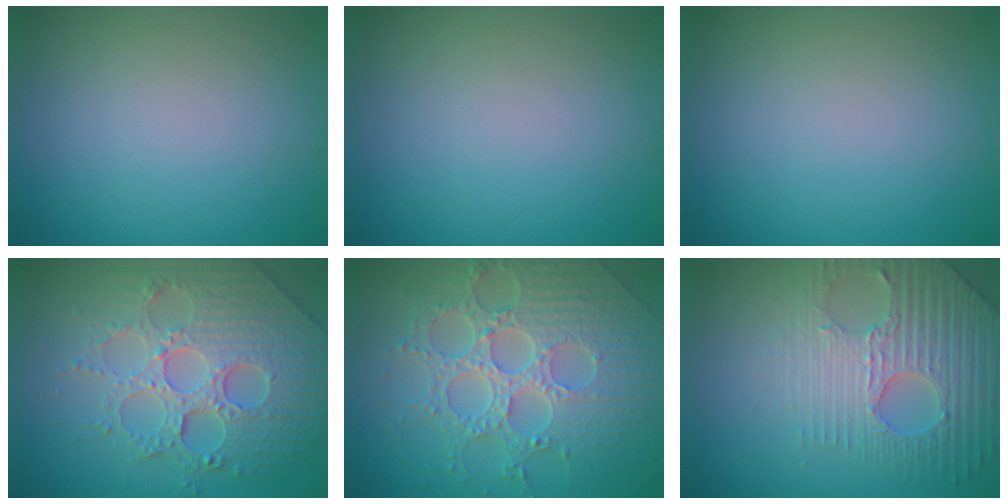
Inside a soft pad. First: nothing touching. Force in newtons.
{"total": 0.0}
{"total": 0.0}
{"total": 8.1, "press": 6.0, "slide": 5.5}
{"total": 8.3, "press": 6.0, "slide": 5.6}
{"total": 6.9, "press": 5.2, "slide": 4.5}